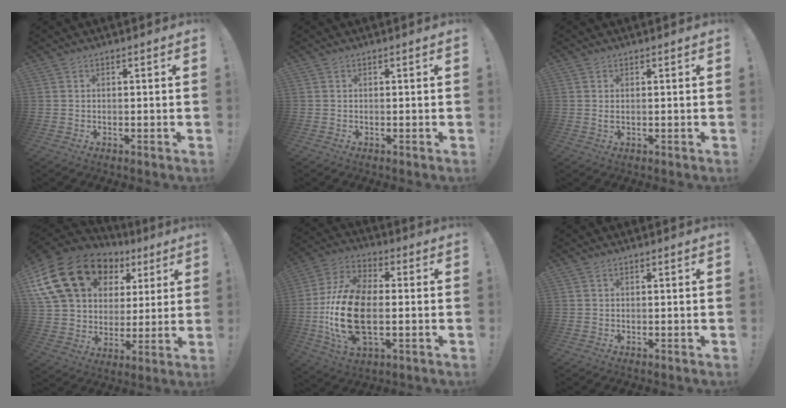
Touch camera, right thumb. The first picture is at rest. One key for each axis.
{"total": 0.0}
{"total": 1.2, "fx": 0.3, "fy": 0.1, "fz": 1.1, "tx": -0.018, "ty": -0.001, "tz": 0.004}
{"total": 22.5, "fx": 10.8, "fy": 15.5, "fz": 12.2, "tx": -0.212, "ty": -0.042, "tz": 0.220}
{"total": 20.3, "fx": -2.9, "fy": 11.6, "fz": 16.5, "tx": -0.340, "ty": 0.006, "tz": -0.040}
{"total": 0.0}